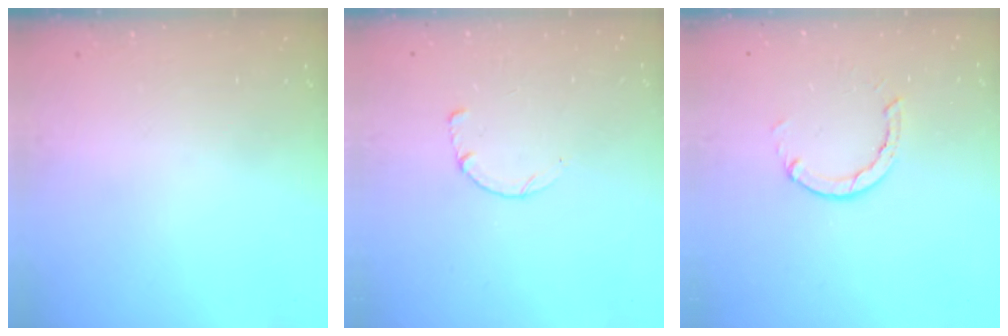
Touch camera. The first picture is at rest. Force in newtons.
{"total": 2.6, "press": 2.5, "slide": 0.3}
{"total": 3.2, "press": 3.1, "slide": 0.4}